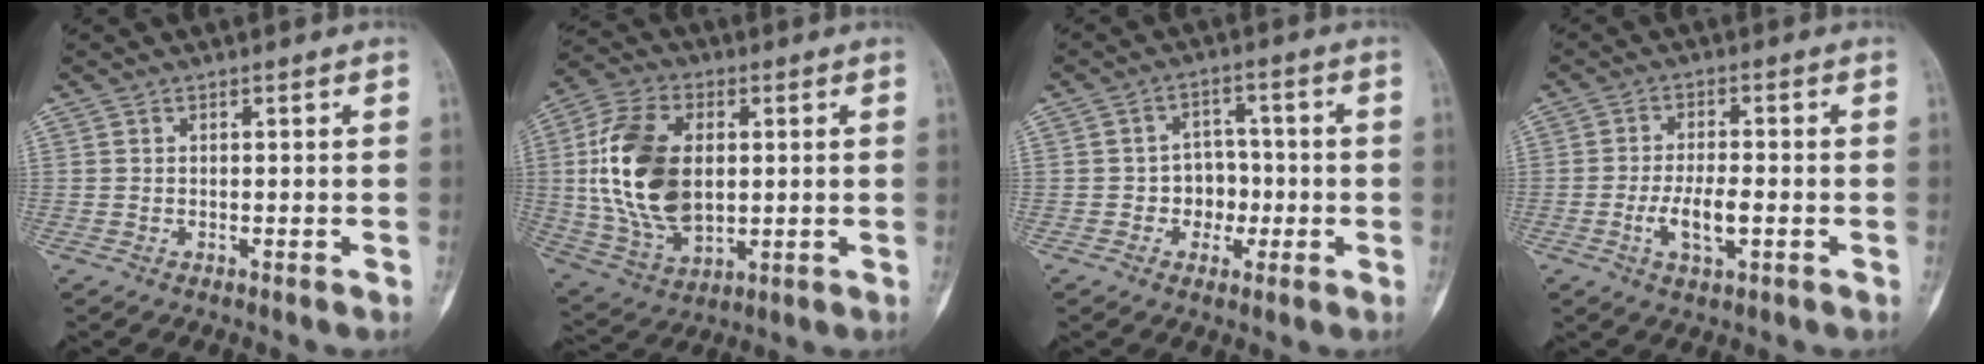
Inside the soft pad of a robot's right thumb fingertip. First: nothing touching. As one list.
[{"total": 19.2, "force": [1.8, 11.8, 15.0], "torque": [-0.290, -0.006, 0.040]}, {"total": 5.7, "force": [-1.3, 4.9, 2.7], "torque": [0.005, 0.018, -0.029]}, {"total": 6.4, "force": [-1.8, 2.5, 5.6], "torque": [-0.108, 0.005, -0.033]}]